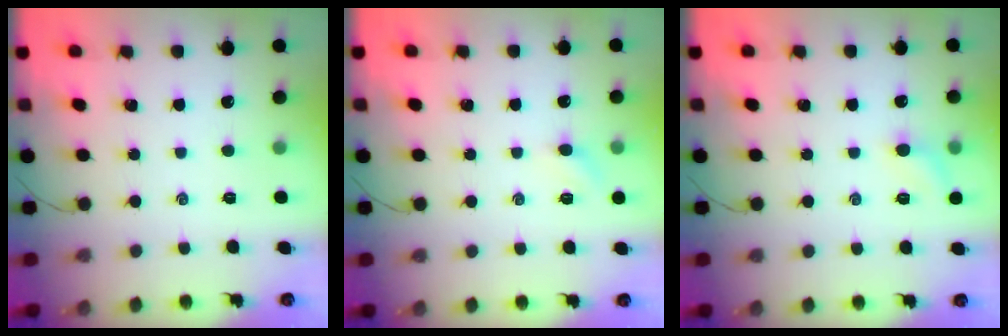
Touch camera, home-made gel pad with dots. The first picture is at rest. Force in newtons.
{"total": 3.1, "press": 3.0, "slide": 1.0}
{"total": 6.7, "press": 6.4, "slide": 2.0}